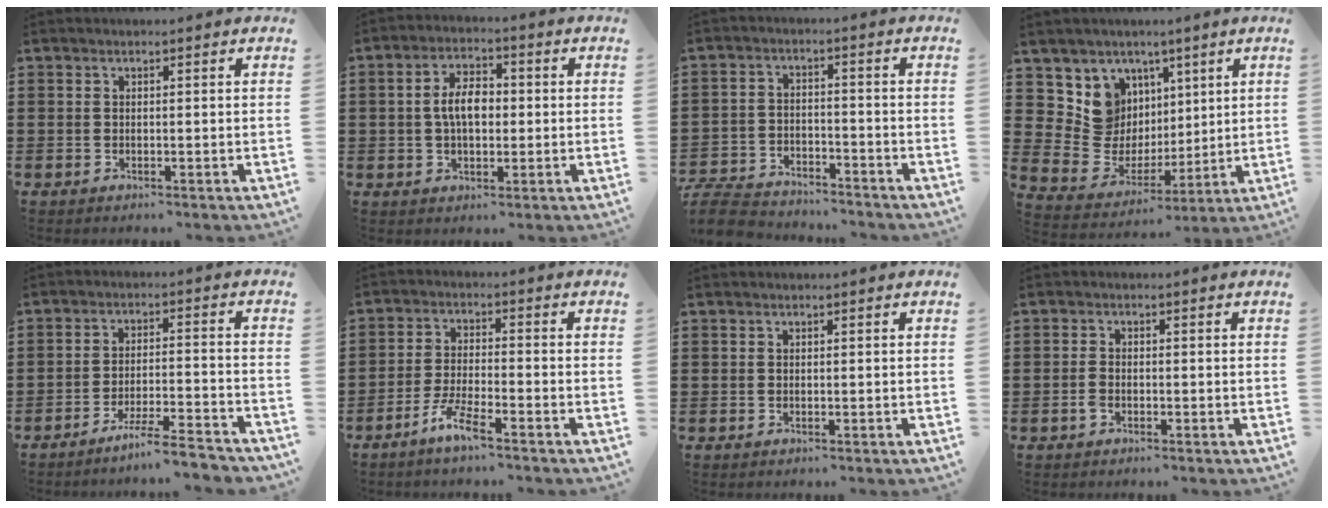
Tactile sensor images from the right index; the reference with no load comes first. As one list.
[{"total": 5.7, "force": [0.0, 3.1, 4.8], "torque": [-0.102, 0.010, -0.004]}, {"total": 6.2, "force": [-6.0, 1.1, 1.1], "torque": [-0.038, 0.005, -0.125]}, {"total": 9.4, "force": [3.4, 8.7, 1.5], "torque": [-0.073, -0.036, 0.073]}, {"total": 6.1, "force": [-5.4, -0.2, 2.8], "torque": [-0.049, -0.010, -0.102]}, {"total": 4.9, "force": [-3.7, 0.2, 3.2], "torque": [-0.081, -0.010, -0.075]}, {"total": 0.0}, {"total": 1.6, "force": [-0.7, 0.8, 1.2], "torque": [-0.033, -0.002, -0.016]}]